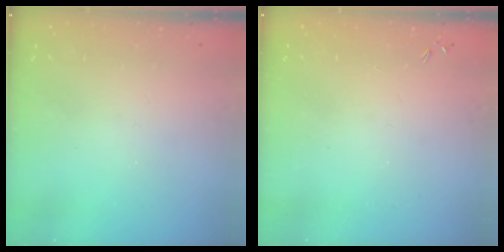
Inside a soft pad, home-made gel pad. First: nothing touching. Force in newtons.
{"total": 0.0}